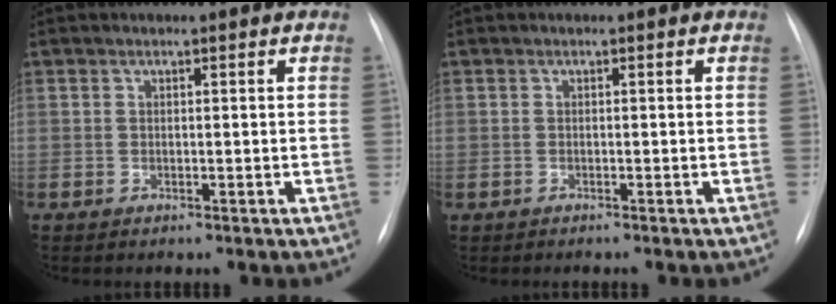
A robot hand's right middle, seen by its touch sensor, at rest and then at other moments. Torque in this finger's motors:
{"motor_torque": [1.09, -1.04, 0.58, 0.13]}